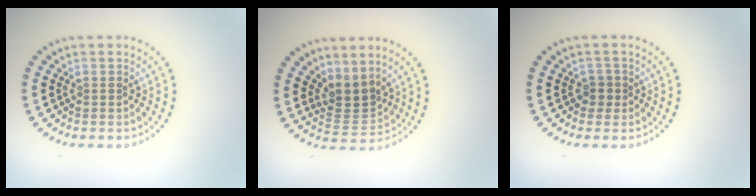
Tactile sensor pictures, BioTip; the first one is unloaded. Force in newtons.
{"total": 2.8, "press": 2.1, "slide": 1.9}
{"total": 1.3, "press": 1.1, "slide": 0.7}